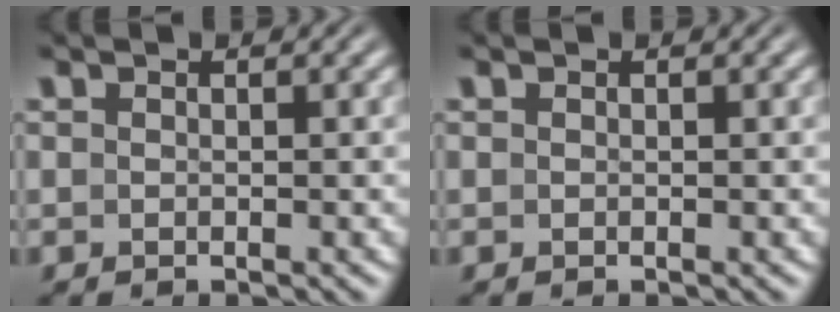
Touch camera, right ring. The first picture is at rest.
{"total": 0.0}